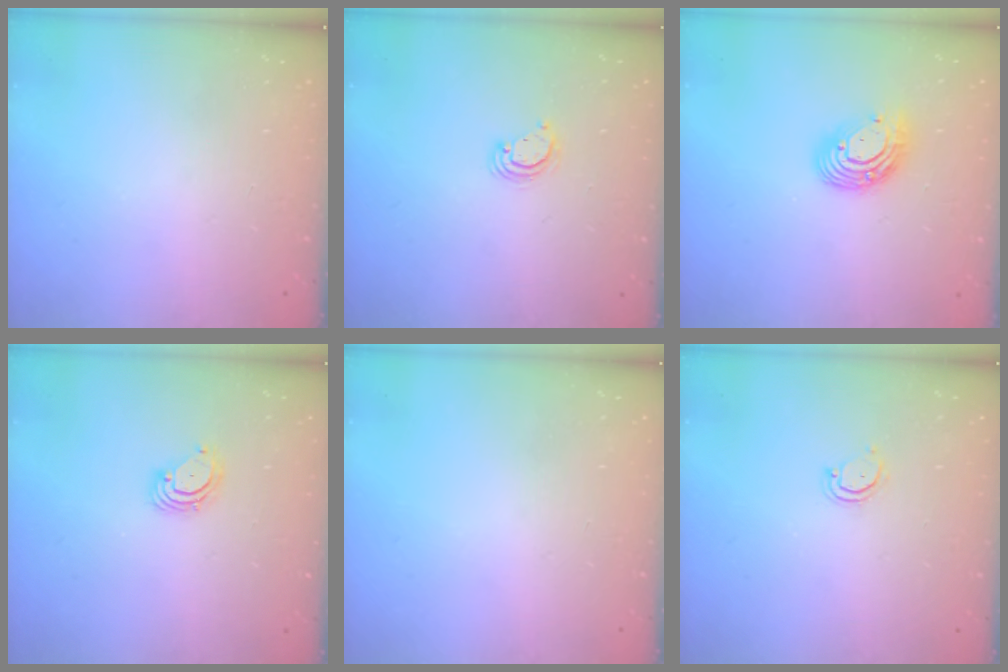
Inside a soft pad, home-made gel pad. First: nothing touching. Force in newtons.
{"total": 3.9, "press": 3.9, "slide": 0.4}
{"total": 11.1, "press": 11.0, "slide": 1.1}
{"total": 3.6, "press": 3.6, "slide": 0.3}
{"total": 0.0}
{"total": 2.5, "press": 2.5, "slide": 0.1}